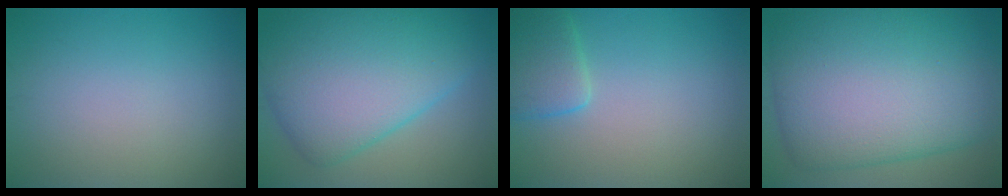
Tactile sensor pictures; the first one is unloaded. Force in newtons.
{"total": 11.6, "press": 11.6, "slide": 0.2}
{"total": 3.1, "press": 3.1, "slide": 0.3}
{"total": 15.7, "press": 15.7, "slide": 0.7}